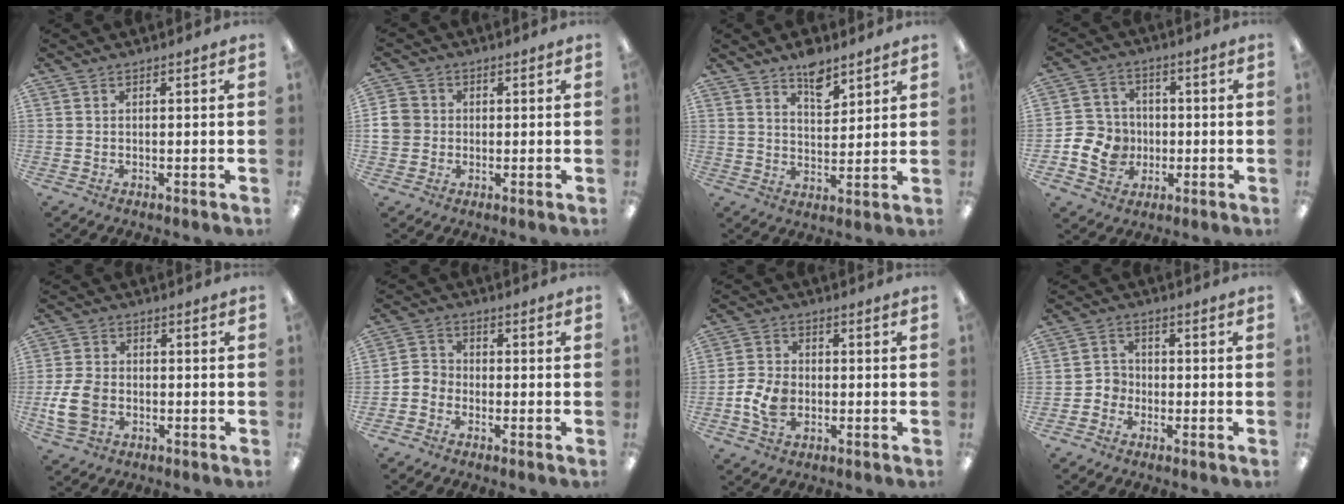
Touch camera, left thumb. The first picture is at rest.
{"total": 5.7, "force": [-0.1, 5.4, 1.7], "torque": [-0.038, 0.010, 0.001]}
{"total": 7.3, "force": [5.5, 3.5, 3.4], "torque": [-0.035, -0.036, 0.092]}
{"total": 8.7, "force": [-2.2, 8.0, 2.7], "torque": [-0.064, 0.024, -0.031]}
{"total": 8.3, "force": [-2.3, 5.9, 5.4], "torque": [-0.109, 0.003, -0.041]}
{"total": 3.5, "force": [-2.5, 2.4, 0.6], "torque": [-0.010, 0.014, -0.046]}
{"total": 7.0, "force": [-1.9, 5.1, 4.4], "torque": [-0.098, 0.006, -0.034]}
{"total": 3.6, "force": [-2.1, 2.8, 0.5], "torque": [-0.011, 0.010, -0.040]}